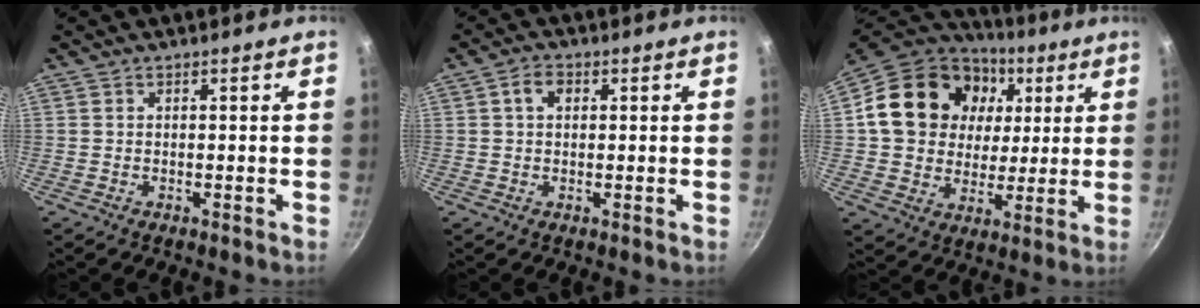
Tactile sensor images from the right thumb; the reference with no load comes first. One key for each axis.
{"total": 3.3, "fx": 0.8, "fy": 2.4, "fz": 2.2, "tx": -0.033, "ty": 0.006, "tz": 0.009}
{"total": 21.7, "fx": 5.4, "fy": 17.5, "fz": 11.6, "tx": -0.192, "ty": 0.011, "tz": 0.088}